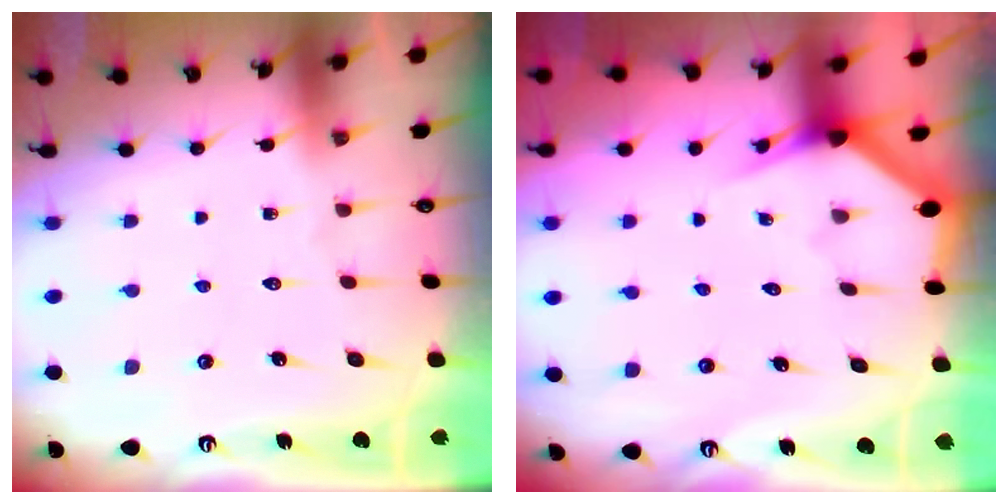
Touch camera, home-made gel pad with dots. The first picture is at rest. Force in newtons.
{"total": 2.8, "press": 2.8, "slide": 0.1}